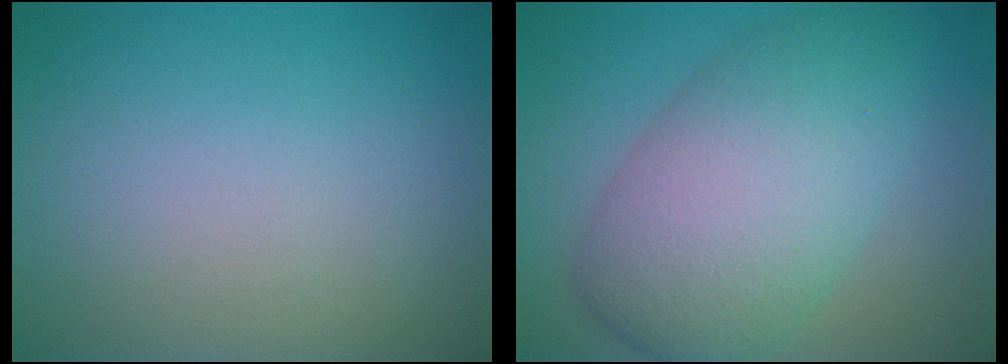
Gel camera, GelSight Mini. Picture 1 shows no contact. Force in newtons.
{"total": 8.7, "press": 8.7, "slide": 0.1}